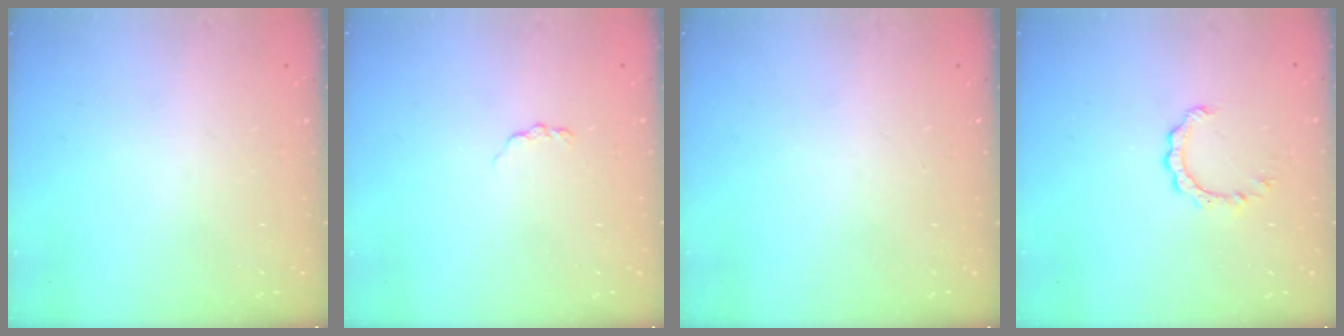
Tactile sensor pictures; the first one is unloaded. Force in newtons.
{"total": 2.9, "press": 2.8, "slide": 0.4}
{"total": 0.0}
{"total": 3.9, "press": 3.8, "slide": 0.2}